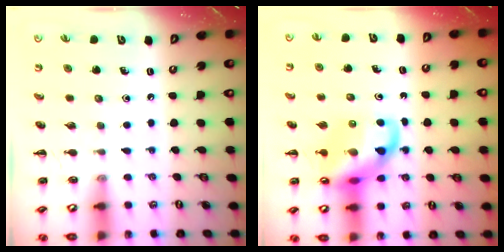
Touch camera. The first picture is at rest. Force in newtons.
{"total": 14.7, "press": 14.5, "slide": 2.3}